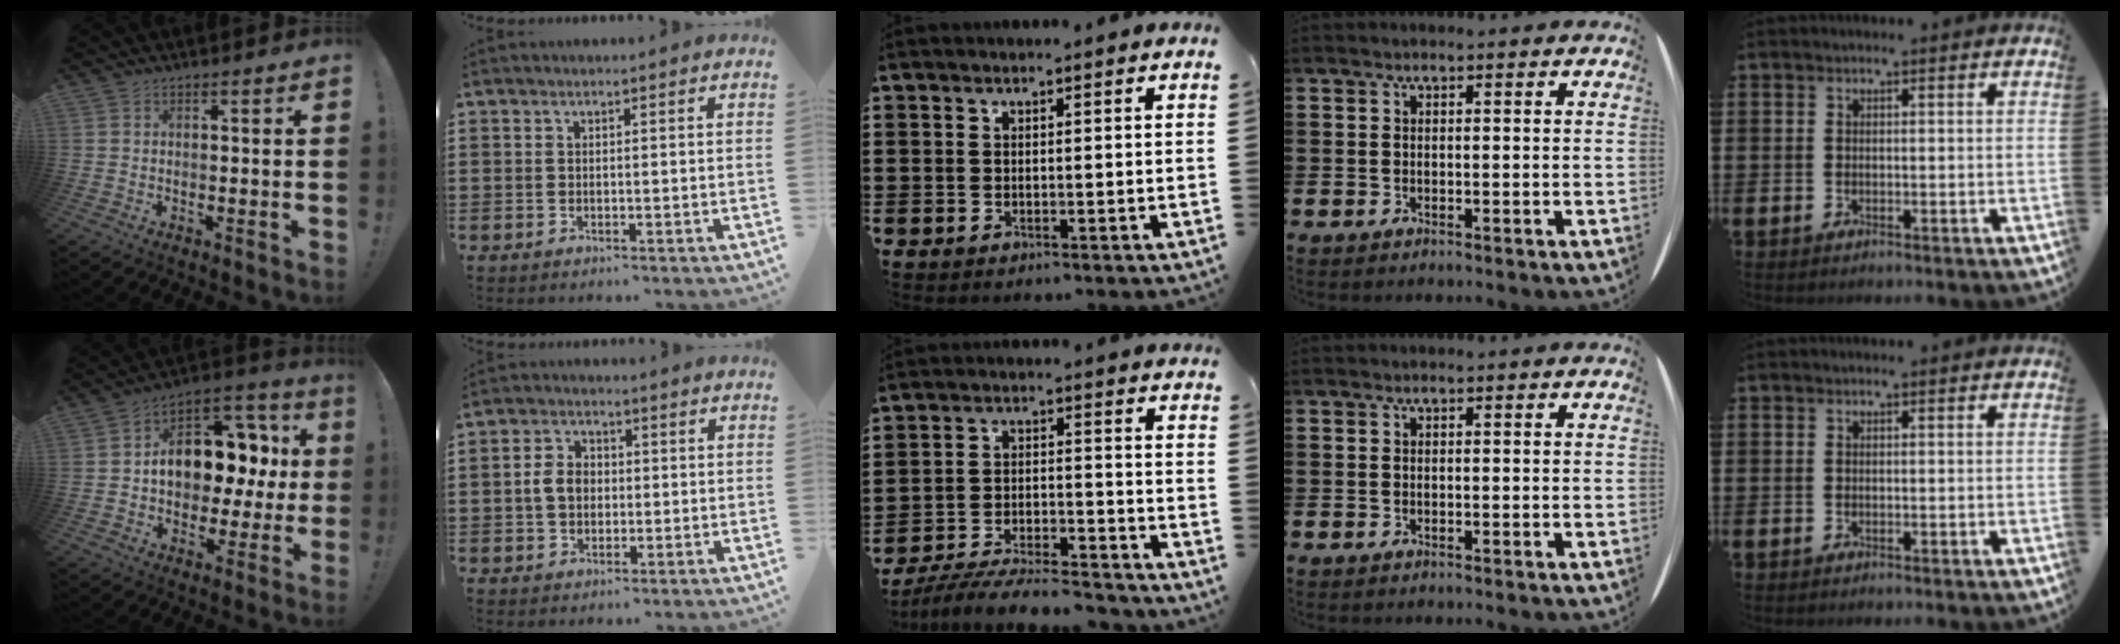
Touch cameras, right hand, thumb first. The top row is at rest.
{"thumb": {"total": 15.4, "force": [1.1, 10.9, 10.9], "torque": [-0.156, 0.001, 0.030]}, "index": {"total": 4.4, "force": [-0.2, 3.3, 2.9], "torque": [-0.070, 0.009, -0.009]}, "middle": {"total": 7.2, "force": [-6.8, 0.6, 2.2], "torque": [-0.041, 0.004, -0.132]}}